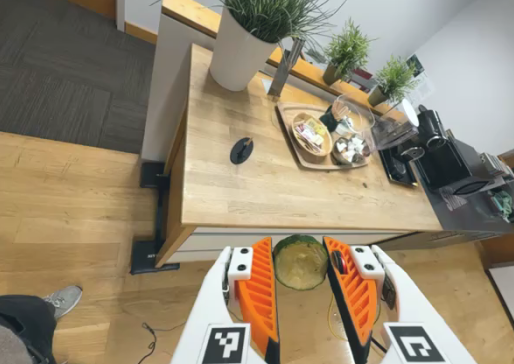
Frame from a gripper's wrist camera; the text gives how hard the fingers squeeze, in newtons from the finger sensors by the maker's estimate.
{"total": 6.1, "left": 5.8, "right": 6.5}